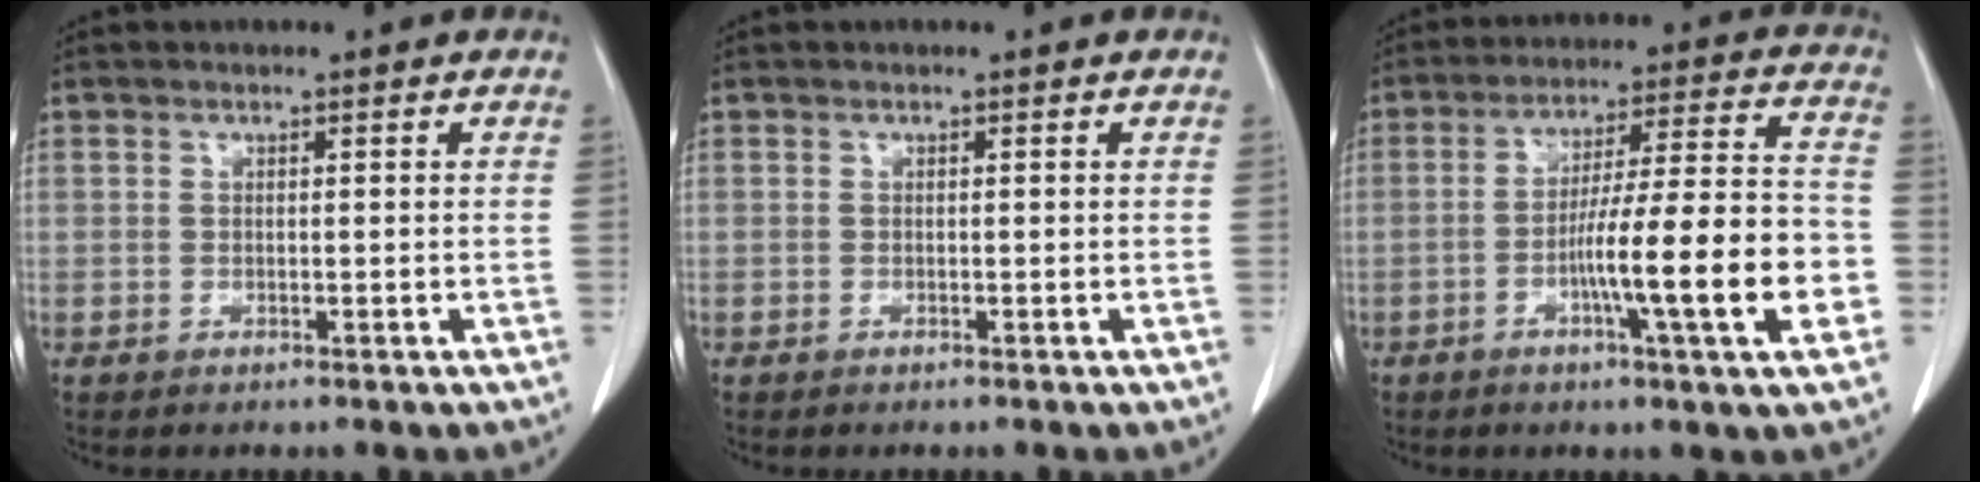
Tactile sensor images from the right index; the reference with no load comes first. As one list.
[{"total": 0.0}, {"total": 15.3, "force": [-4.5, 0.4, 14.7], "torque": [-0.235, 0.005, -0.070]}]